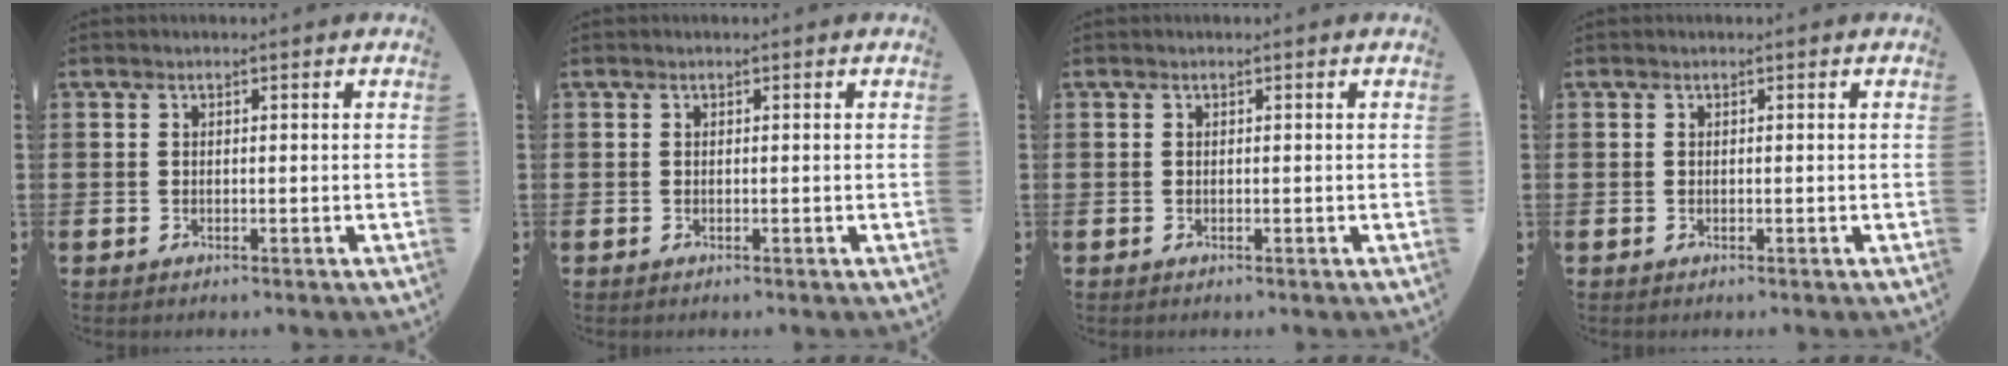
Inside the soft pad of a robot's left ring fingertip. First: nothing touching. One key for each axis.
{"total": 0.0}
{"total": 0.0}
{"total": 0.0}